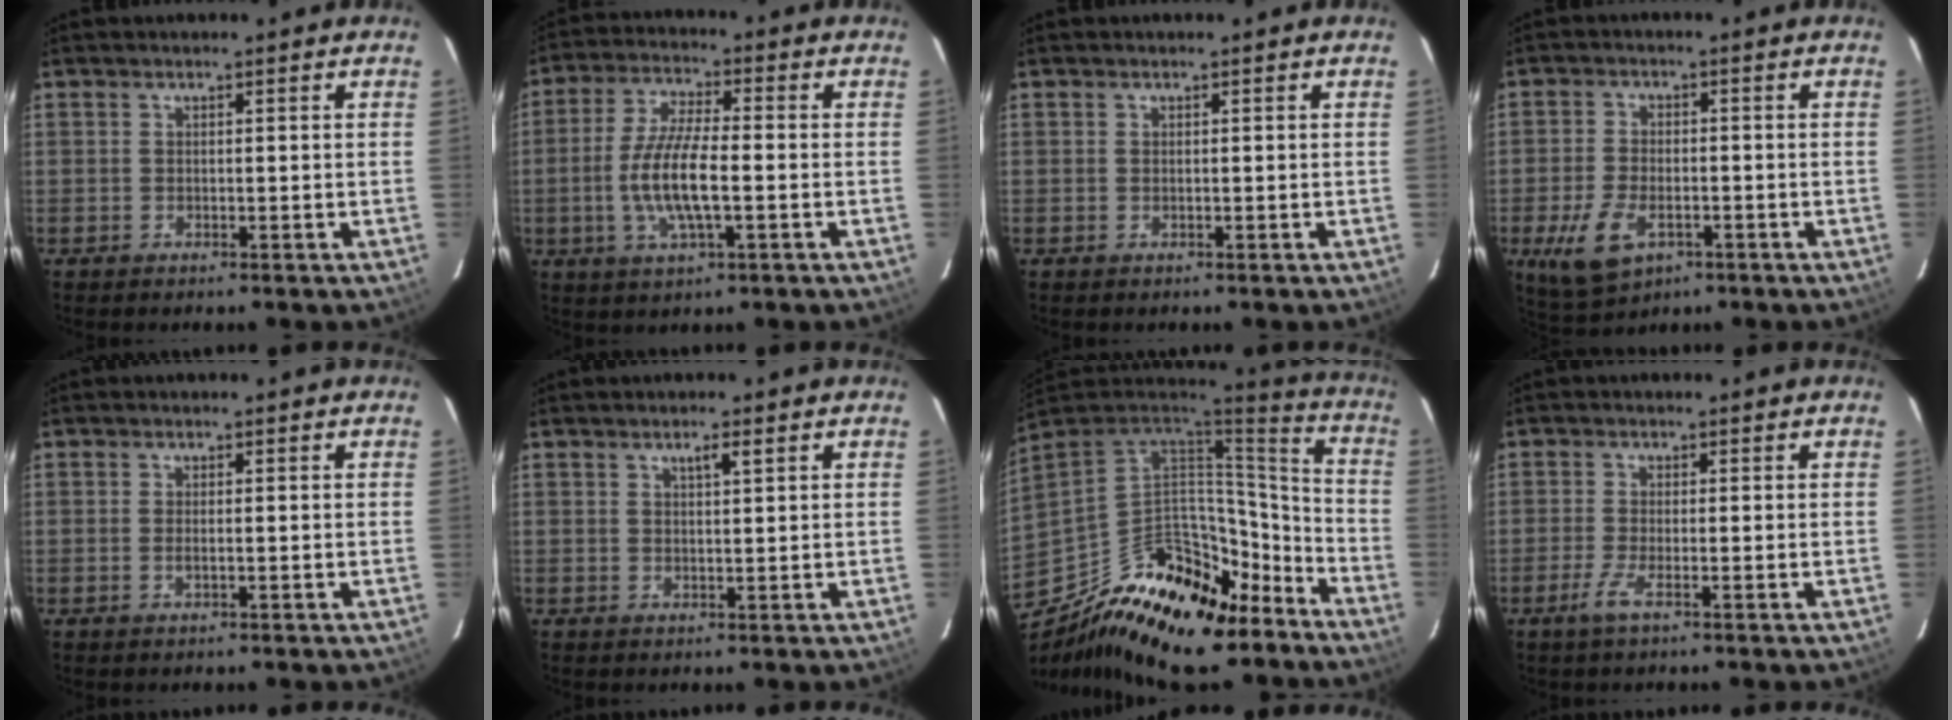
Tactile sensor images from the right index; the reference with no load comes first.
{"total": 10.3, "force": [-2.2, 2.8, 9.6], "torque": [-0.197, -0.002, -0.044]}
{"total": 0.0}
{"total": 9.0, "force": [-3.9, 5.0, 6.4], "torque": [-0.149, -0.015, -0.064]}
{"total": 1.0, "force": [-0.3, 0.2, 1.0], "torque": [-0.020, -0.001, -0.005]}
{"total": 1.9, "force": [1.1, 0.3, 1.5], "torque": [-0.024, 0.003, 0.018]}
{"total": 30.5, "force": [-19.3, 15.5, 17.9], "torque": [-0.359, 0.018, -0.281]}
{"total": 2.7, "force": [-1.6, -0.1, 2.2], "torque": [-0.054, -0.008, -0.036]}